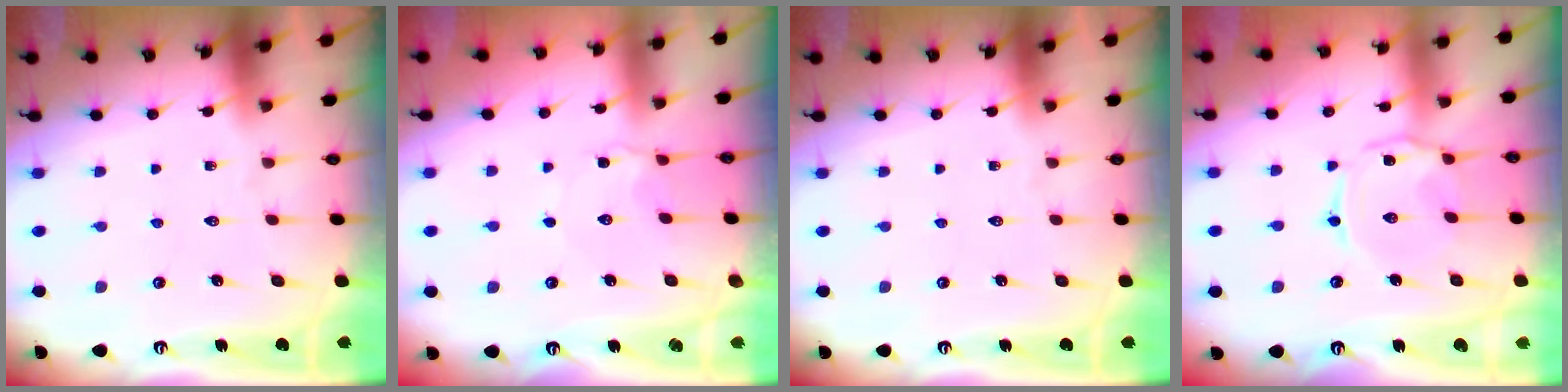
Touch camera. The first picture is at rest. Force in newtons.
{"total": 2.5, "press": 2.5, "slide": 0.2}
{"total": 0.0}
{"total": 2.2, "press": 2.1, "slide": 0.4}